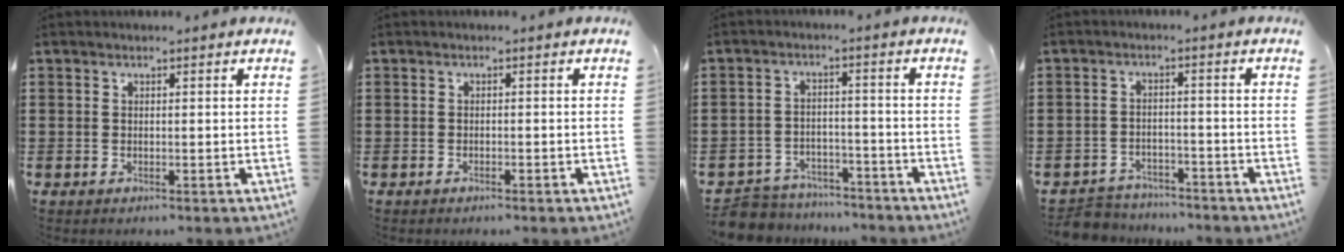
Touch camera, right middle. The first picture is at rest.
{"total": 0.5, "force": [-0.5, 0.1, 0.3], "torque": [-0.007, -0.002, -0.009]}
{"total": 5.5, "force": [-5.4, 1.1, 0.1], "torque": [-0.015, 0.010, -0.114]}
{"total": 4.1, "force": [-4.0, 0.8, -0.1], "torque": [-0.012, 0.000, -0.088]}